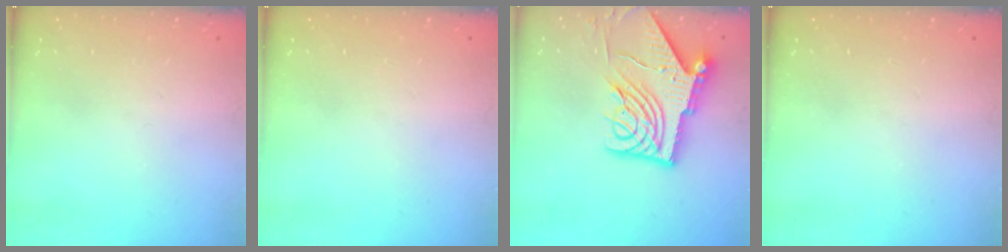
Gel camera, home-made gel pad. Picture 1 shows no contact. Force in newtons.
{"total": 0.0}
{"total": 15.6, "press": 15.4, "slide": 1.9}
{"total": 0.0}